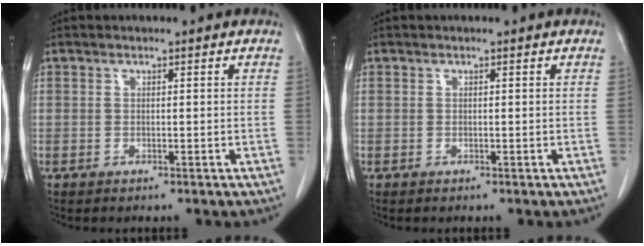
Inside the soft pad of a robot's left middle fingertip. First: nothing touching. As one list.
[{"total": 0.0}]